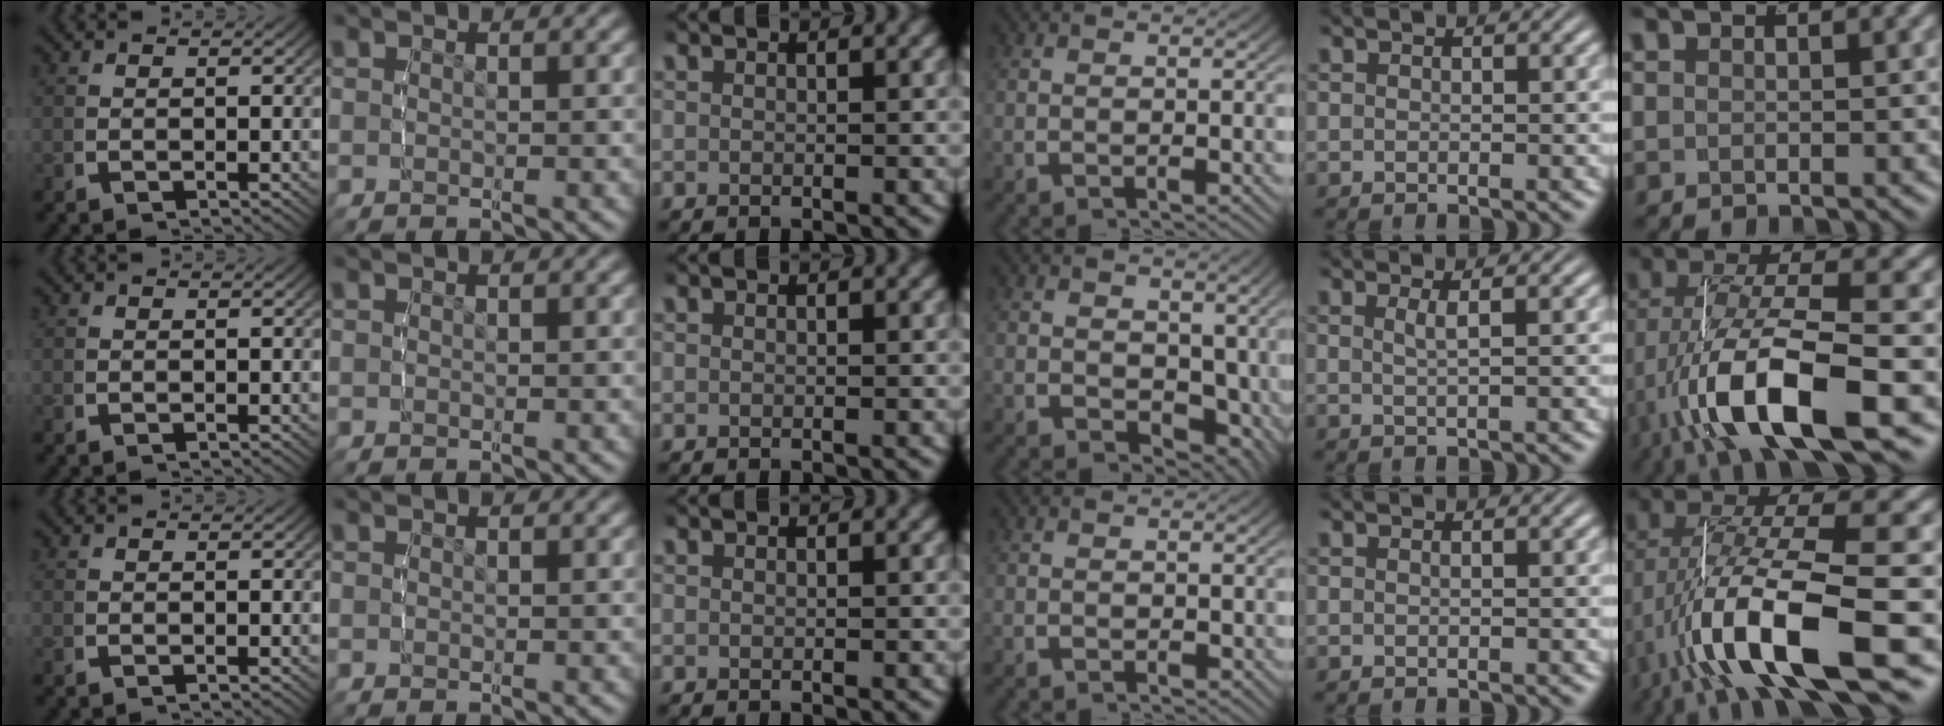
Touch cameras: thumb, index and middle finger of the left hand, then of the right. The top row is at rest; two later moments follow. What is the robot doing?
{"motion": "lift_and_place", "object": "condiment"}